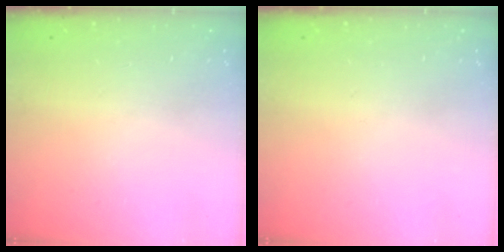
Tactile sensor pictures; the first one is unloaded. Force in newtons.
{"total": 0.0}